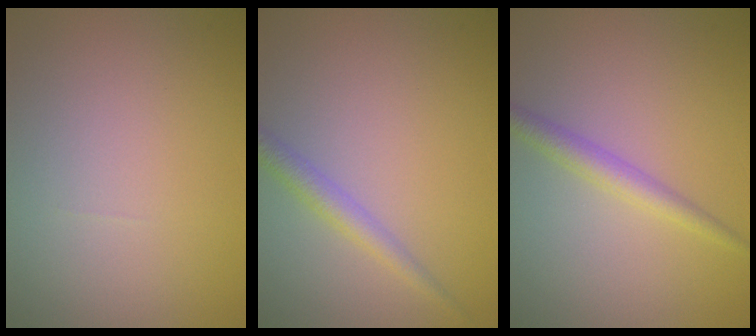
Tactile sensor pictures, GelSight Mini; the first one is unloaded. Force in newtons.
{"total": 1.9, "press": 1.9, "slide": 0.1}
{"total": 2.2, "press": 2.1, "slide": 0.1}